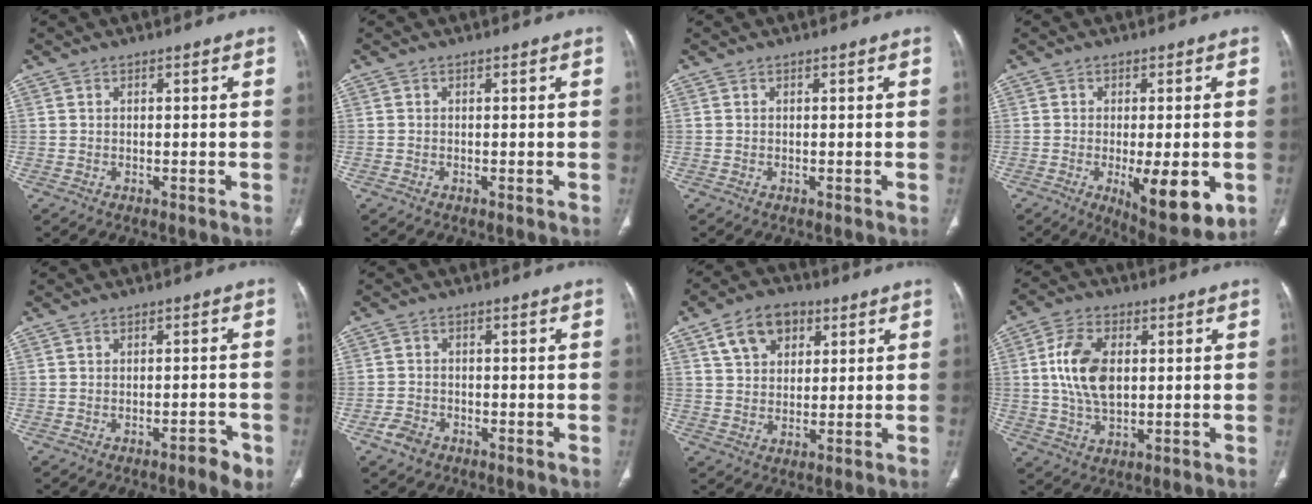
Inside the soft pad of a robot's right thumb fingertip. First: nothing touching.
{"total": 0.0}
{"total": 0.0}
{"total": 11.7, "force": [-3.1, 3.8, 10.6], "torque": [-0.142, -0.023, -0.036]}
{"total": 3.2, "force": [-1.9, 1.1, 2.4], "torque": [-0.024, 0.014, -0.022]}
{"total": 3.1, "force": [-1.9, 2.1, 1.2], "torque": [-0.021, 0.009, -0.034]}
{"total": 9.5, "force": [4.4, 6.5, 5.3], "torque": [-0.065, -0.005, 0.074]}
{"total": 11.0, "force": [1.4, 6.5, 8.7], "torque": [-0.164, -0.001, 0.029]}